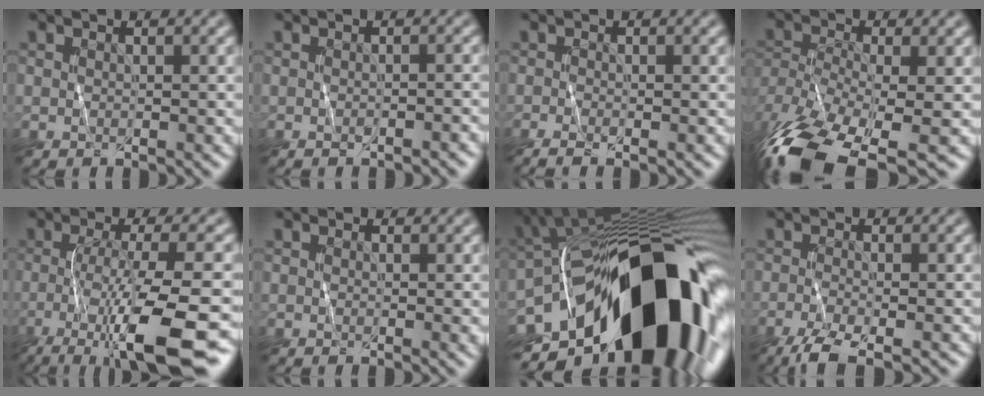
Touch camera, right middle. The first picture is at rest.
{"total": 1.5, "force": [-1.0, 0.2, 1.1], "torque": [-0.011, 0.000, -0.015]}
{"total": 2.2, "force": [-1.2, 0.6, 1.8], "torque": [-0.035, -0.007, -0.022]}
{"total": 14.7, "force": [-10.1, 5.9, 9.0], "torque": [-0.213, -0.040, -0.158]}
{"total": 9.9, "force": [-4.7, 1.9, 8.5], "torque": [-0.132, -0.009, -0.089]}
{"total": 0.8, "force": [0.4, 0.4, 0.6], "torque": [-0.004, -0.003, 0.007]}
{"total": 19.5, "force": [-6.6, 10.6, 15.1], "torque": [-0.230, -0.002, -0.108]}
{"total": 3.9, "force": [-2.5, 1.0, 2.8], "torque": [-0.062, -0.005, -0.054]}